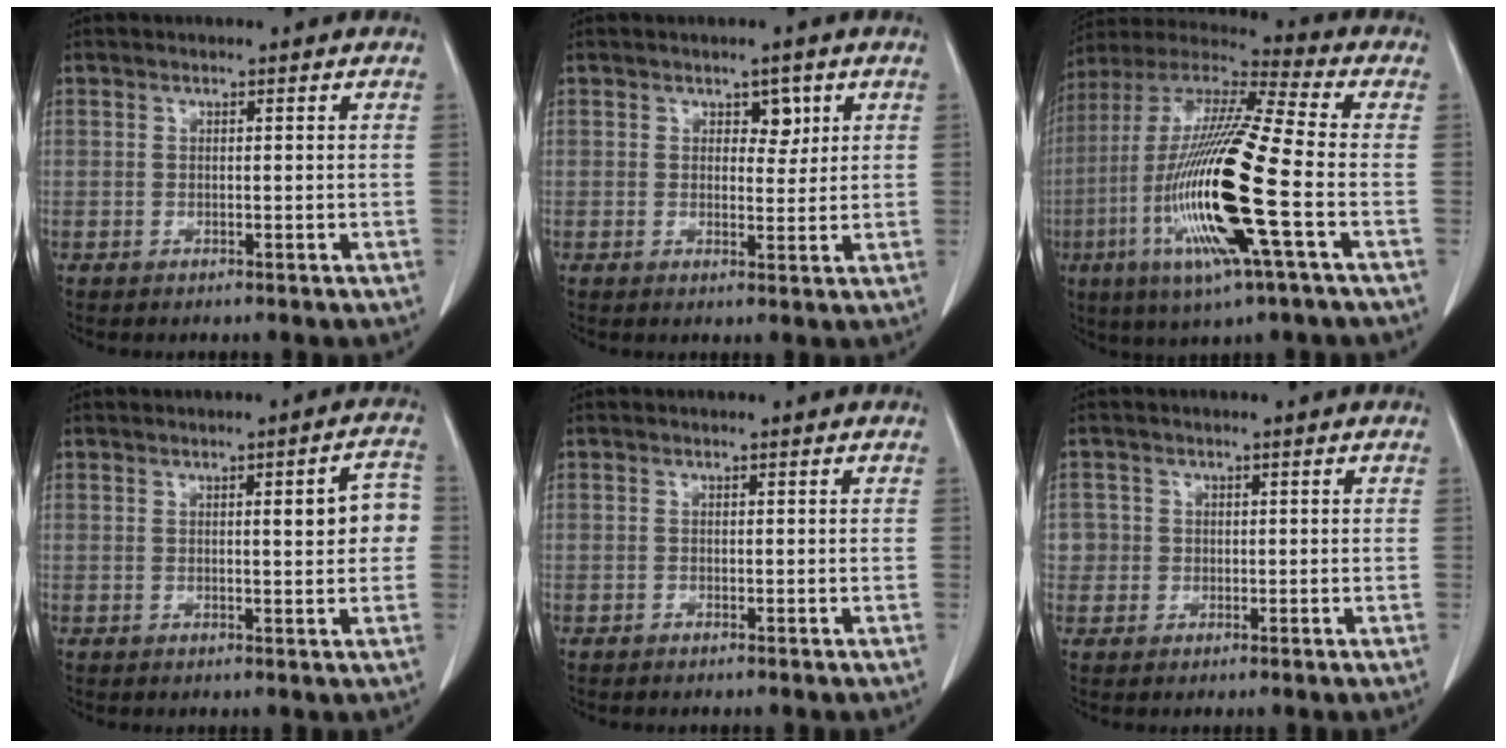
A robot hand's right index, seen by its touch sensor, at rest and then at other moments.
{"total": 2.7, "force": [1.3, 1.7, 1.7], "torque": [-0.013, 0.000, 0.018]}
{"total": 21.6, "force": [-5.7, 1.1, 20.8], "torque": [-0.449, -0.028, -0.116]}
{"total": 5.5, "force": [0.5, 1.1, 5.4], "torque": [-0.065, 0.014, 0.004]}
{"total": 0.0}
{"total": 2.2, "force": [-0.1, 2.2, -0.2], "torque": [0.021, 0.009, -0.007]}